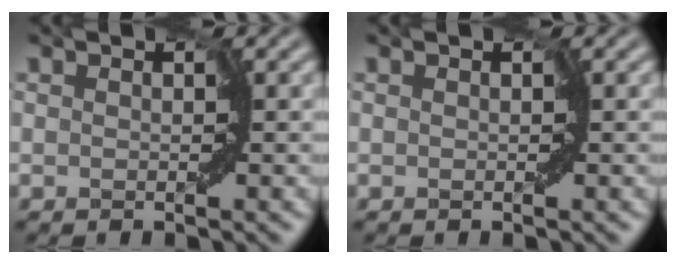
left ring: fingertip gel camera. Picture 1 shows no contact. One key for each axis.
{"total": 0.0}